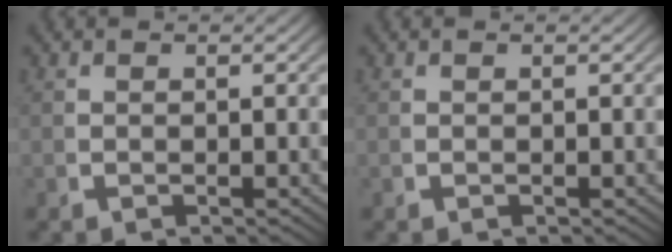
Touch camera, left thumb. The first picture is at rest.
{"total": 0.0}